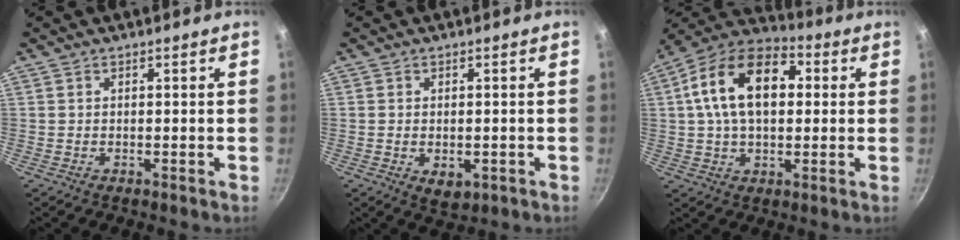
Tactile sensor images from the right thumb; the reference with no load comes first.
{"total": 4.2, "force": [-1.1, 2.6, 3.1], "torque": [-0.040, -0.007, -0.011]}
{"total": 17.8, "force": [3.1, 11.1, 13.5], "torque": [-0.202, 0.026, 0.035]}